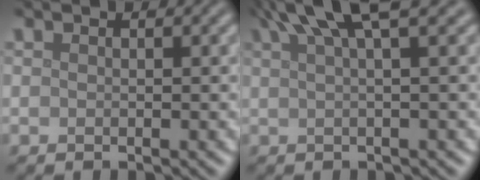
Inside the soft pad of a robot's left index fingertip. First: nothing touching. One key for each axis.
{"total": 5.6, "fx": 3.6, "fy": 0.8, "fz": 4.2, "tx": -0.054, "ty": 0.019, "tz": 0.058}